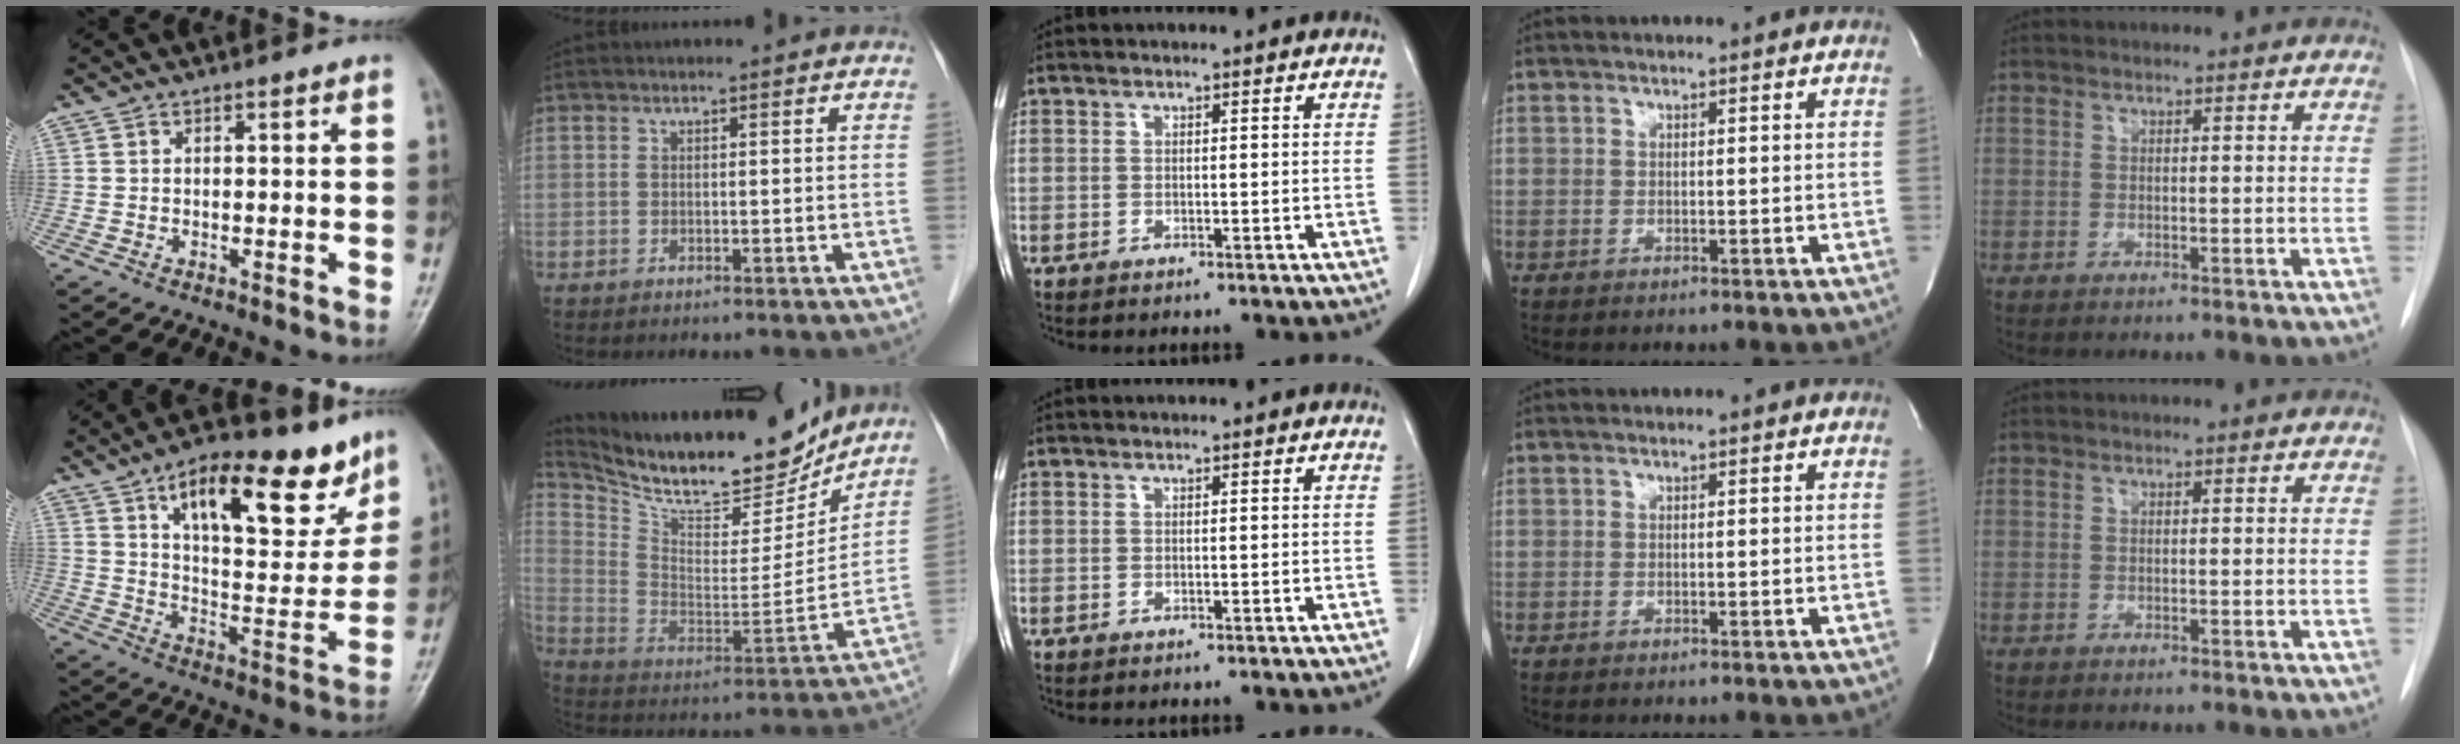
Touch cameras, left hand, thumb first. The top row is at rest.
{"thumb": {"total": 22.1, "force": [13.1, 9.2, 15.3], "torque": [-0.179, -0.047, 0.207]}, "index": {"total": 21.4, "force": [19.0, 4.9, 8.6], "torque": [-0.164, -0.019, 0.305]}}